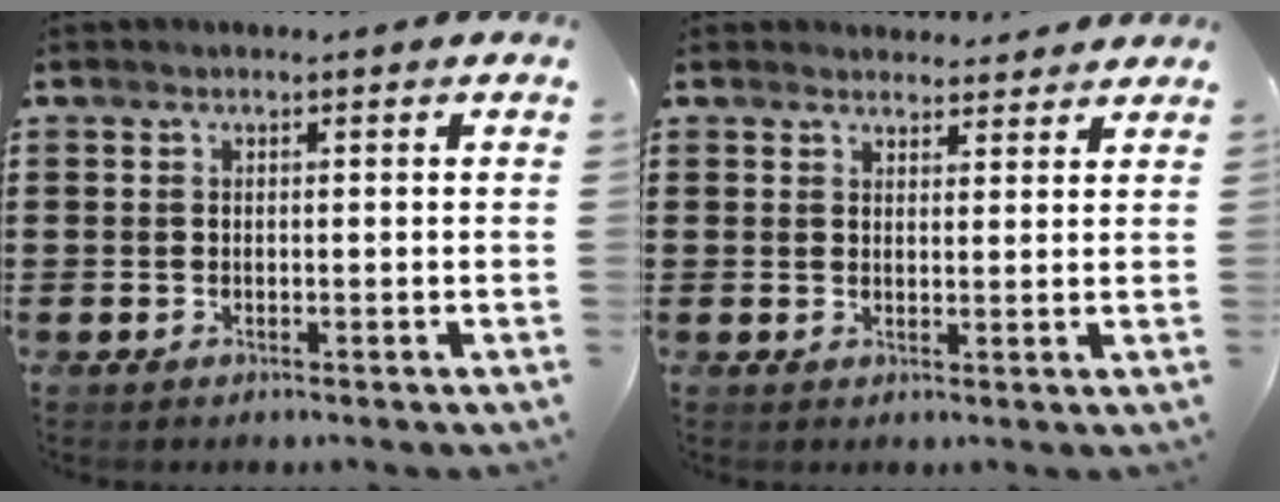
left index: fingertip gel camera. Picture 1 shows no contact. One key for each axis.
{"total": 2.7, "fx": 2.6, "fy": 0.8, "fz": 0.0, "tx": -0.002, "ty": -0.008, "tz": 0.048}